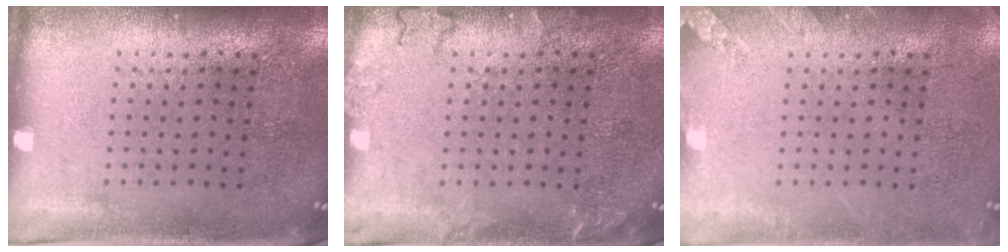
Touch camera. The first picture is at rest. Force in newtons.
{"total": 1.7, "press": 1.6, "slide": 0.3}
{"total": 1.6, "press": 1.6, "slide": 0.2}